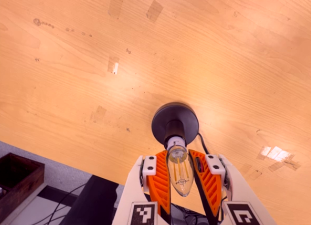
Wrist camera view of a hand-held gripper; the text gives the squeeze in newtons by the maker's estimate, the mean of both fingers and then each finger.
{"total": 15.4, "left": 16.4, "right": 14.3}